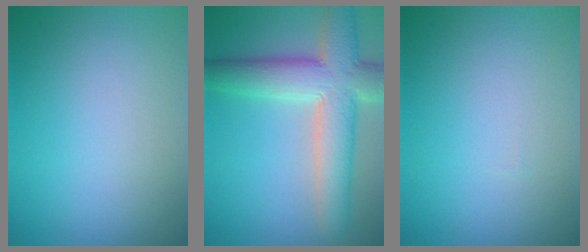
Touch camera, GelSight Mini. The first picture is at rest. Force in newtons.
{"total": 8.4, "press": 8.4, "slide": 0.8}
{"total": 0.0}